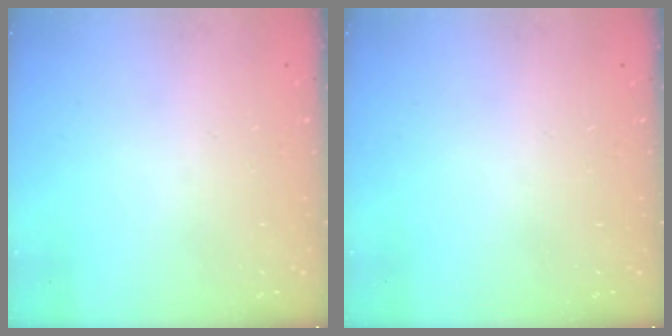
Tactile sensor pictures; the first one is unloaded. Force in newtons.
{"total": 0.0}